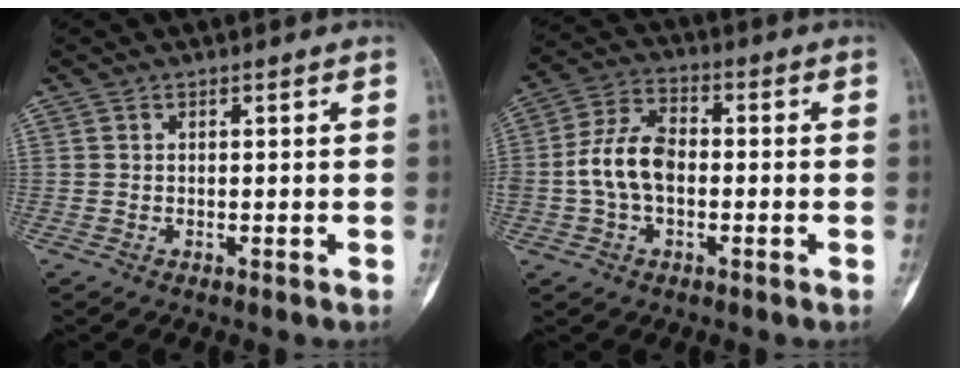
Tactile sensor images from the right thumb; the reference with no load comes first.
{"total": 9.7, "force": [-1.1, 6.2, 7.4], "torque": [-0.137, 0.033, -0.030]}